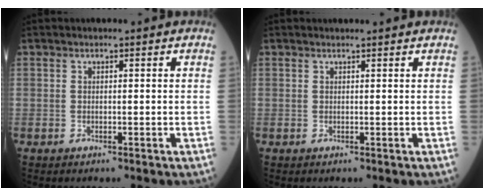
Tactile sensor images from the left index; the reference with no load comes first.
{"total": 2.1, "force": [2.0, 0.2, 0.5], "torque": [-0.008, 0.010, 0.022]}